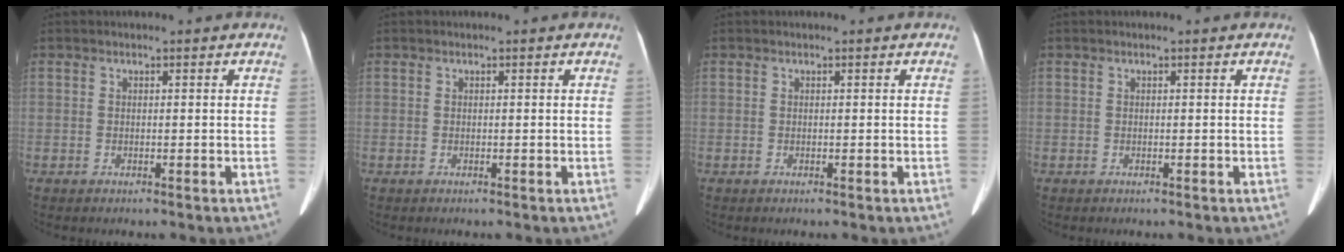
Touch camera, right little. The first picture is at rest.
{"total": 0.0}
{"total": 0.0}
{"total": 0.0}